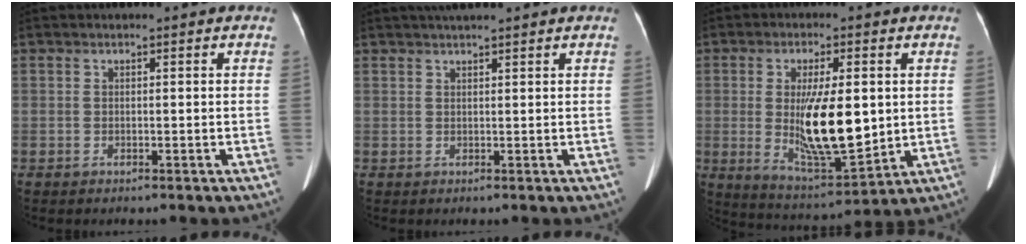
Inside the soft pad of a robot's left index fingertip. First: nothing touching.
{"total": 5.2, "force": [4.5, 0.0, 2.6], "torque": [-0.038, 0.027, 0.065]}
{"total": 12.7, "force": [0.3, 3.4, 12.3], "torque": [-0.222, -0.022, 0.017]}